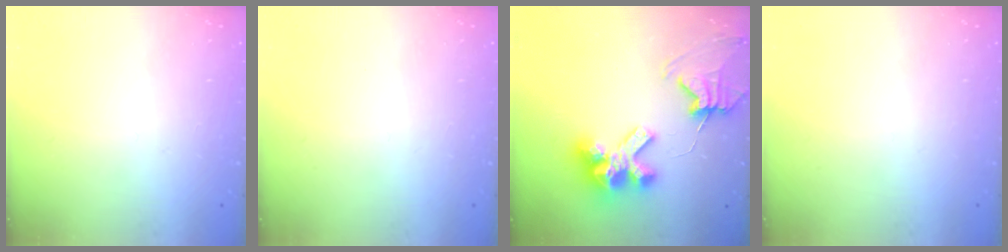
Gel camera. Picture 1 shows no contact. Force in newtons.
{"total": 0.0}
{"total": 11.7, "press": 11.6, "slide": 1.3}
{"total": 0.0}